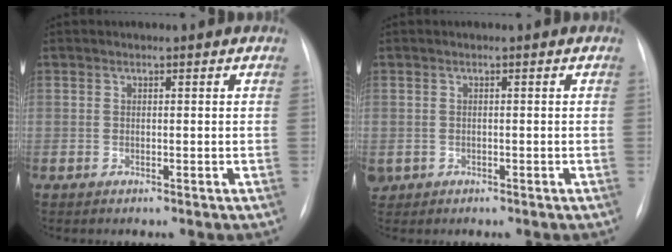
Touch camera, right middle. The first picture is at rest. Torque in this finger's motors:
{"motor_torque": [0.20, -0.13, 0.00, 0.00]}